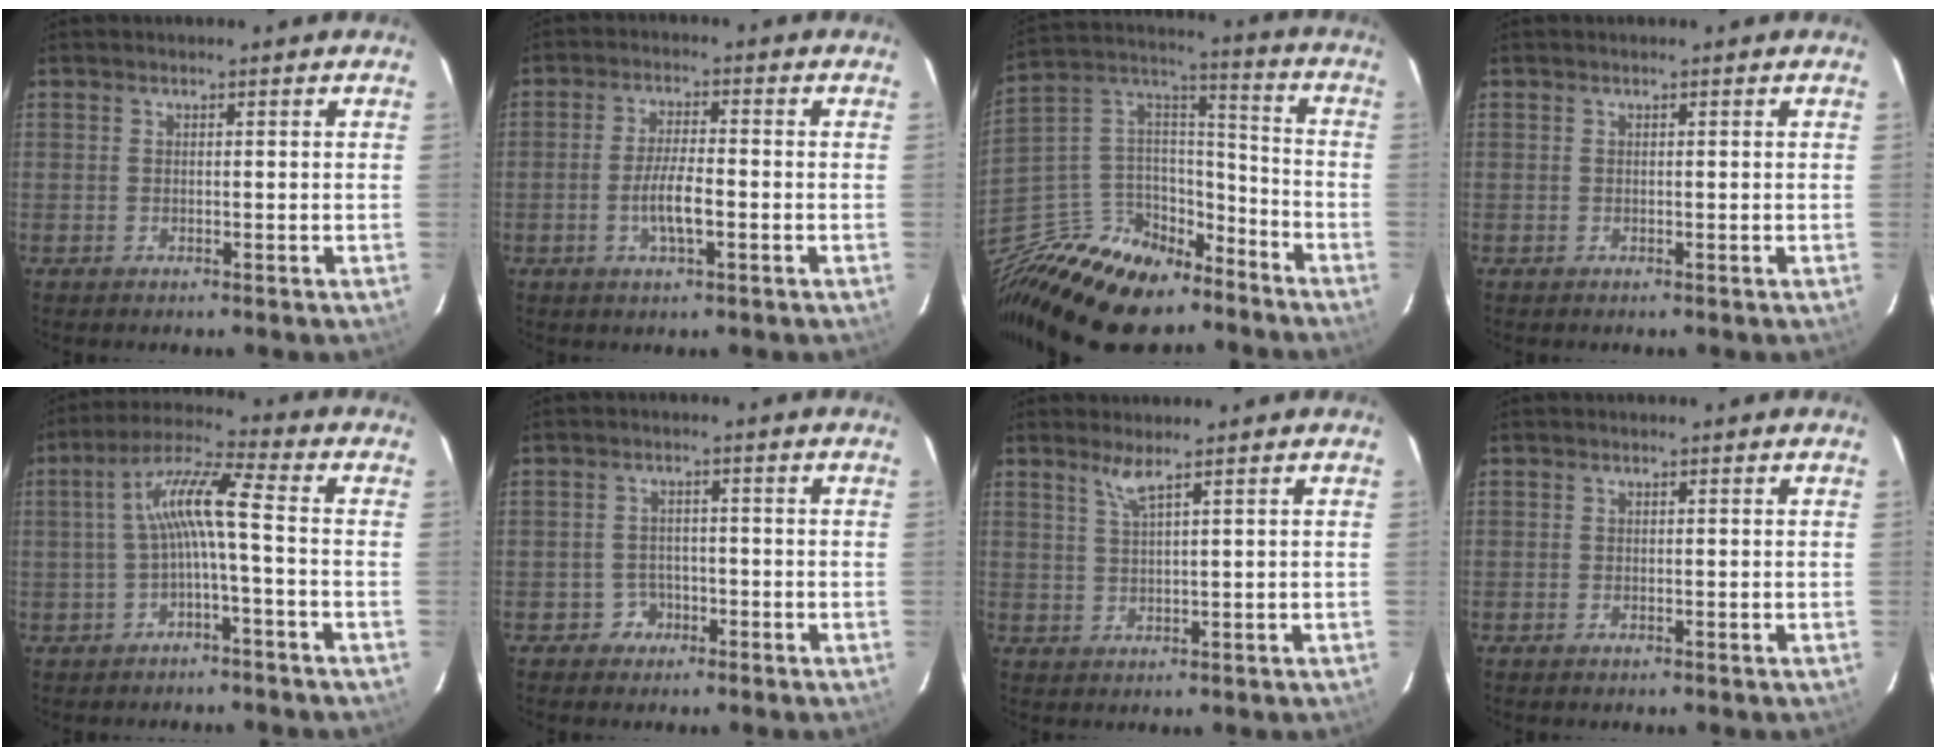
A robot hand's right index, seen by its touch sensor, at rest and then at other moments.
{"total": 5.6, "force": [-1.8, 1.3, 5.1], "torque": [-0.101, -0.003, -0.033]}
{"total": 22.0, "force": [-15.4, 12.0, 10.1], "torque": [-0.236, 0.050, -0.248]}
{"total": 0.0}
{"total": 7.7, "force": [-1.5, 0.2, 7.6], "torque": [-0.164, 0.020, -0.024]}
{"total": 3.2, "force": [-1.8, 2.7, -0.1], "torque": [0.002, 0.015, -0.029]}
{"total": 2.6, "force": [1.9, -0.5, 1.7], "torque": [-0.037, -0.005, 0.039]}
{"total": 0.0}